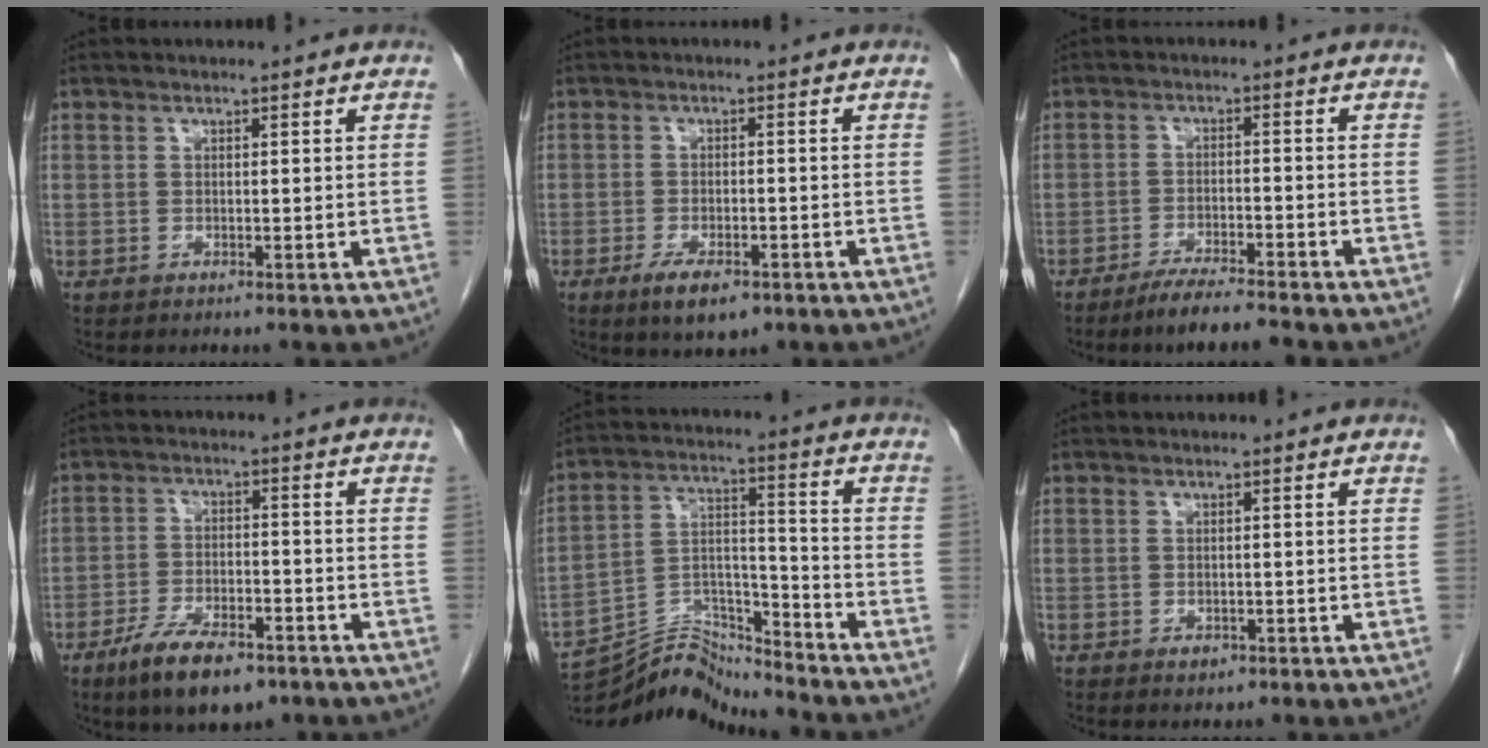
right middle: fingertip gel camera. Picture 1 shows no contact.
{"total": 5.4, "force": [-3.2, 2.0, 3.9], "torque": [-0.067, -0.006, -0.044]}
{"total": 5.7, "force": [-4.9, -0.2, 2.9], "torque": [-0.045, -0.016, -0.087]}
{"total": 9.7, "force": [-6.4, 3.4, 6.4], "torque": [-0.112, -0.008, -0.107]}
{"total": 11.5, "force": [-11.5, -0.2, 0.3], "torque": [-0.010, 0.039, -0.212]}
{"total": 1.2, "force": [-0.6, 0.8, 0.7], "torque": [-0.007, 0.002, -0.002]}